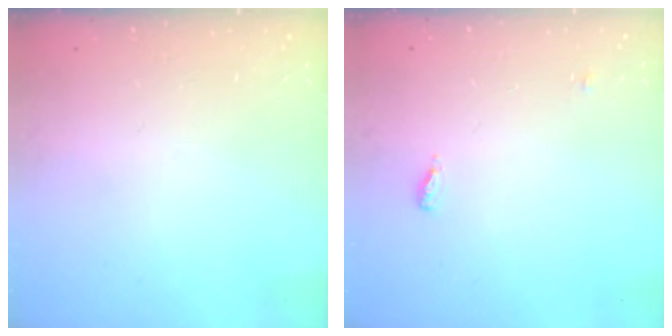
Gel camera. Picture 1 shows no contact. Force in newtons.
{"total": 4.6, "press": 4.5, "slide": 0.7}